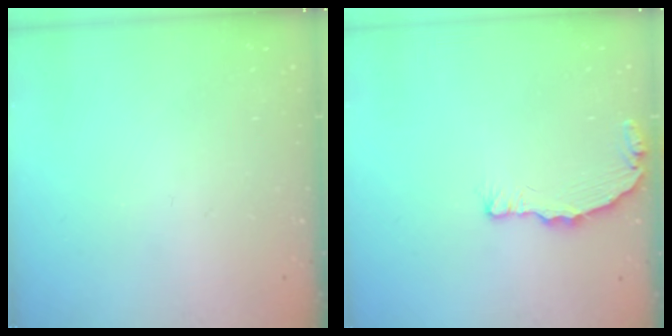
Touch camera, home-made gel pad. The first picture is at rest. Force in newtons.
{"total": 4.8, "press": 4.8, "slide": 0.4}